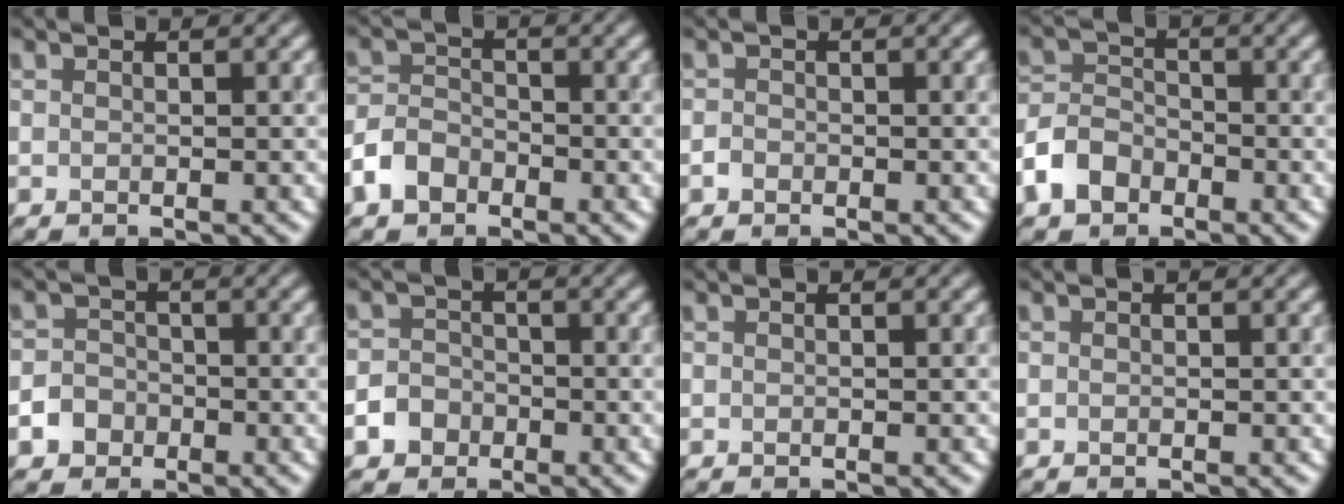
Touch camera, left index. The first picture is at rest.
{"total": 3.3, "force": [-2.1, 2.3, 1.4], "torque": [-0.027, 0.003, -0.050]}
{"total": 0.9, "force": [-0.5, 0.7, 0.3], "torque": [-0.005, -0.001, -0.011]}
{"total": 4.0, "force": [-2.4, 2.7, 1.7], "torque": [-0.038, 0.003, -0.056]}
{"total": 3.0, "force": [-1.5, 2.5, 0.8], "torque": [0.002, -0.003, -0.031]}
{"total": 3.2, "force": [-1.7, 2.6, 0.8], "torque": [0.001, -0.004, -0.036]}
{"total": 0.0}
{"total": 0.0}